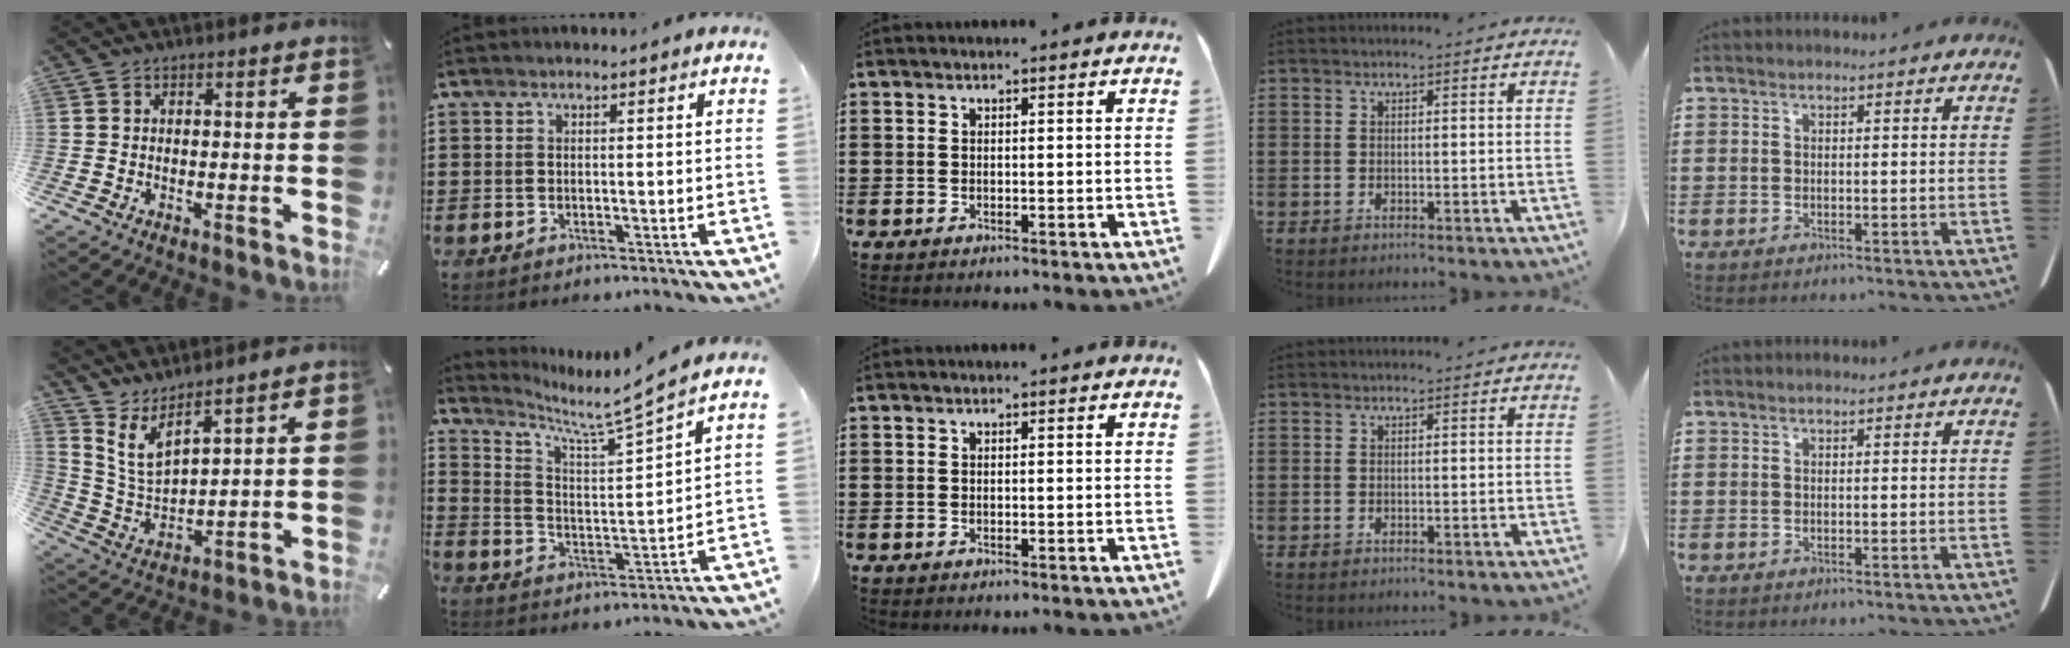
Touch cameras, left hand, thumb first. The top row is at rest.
{"thumb": {"total": 8.1, "force": [6.3, 3.0, 4.3], "torque": [-0.113, -0.032, 0.115]}, "index": {"total": 5.8, "force": [5.0, -0.6, 2.9], "torque": [-0.081, -0.043, 0.074]}}